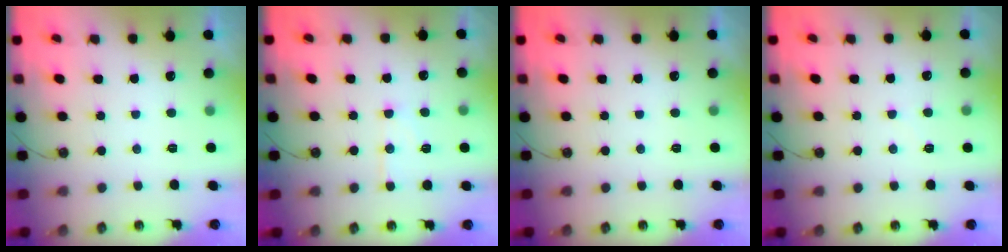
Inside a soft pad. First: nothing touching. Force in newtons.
{"total": 6.9, "press": 6.9, "slide": 0.5}
{"total": 0.0}
{"total": 5.2, "press": 5.2, "slide": 0.7}